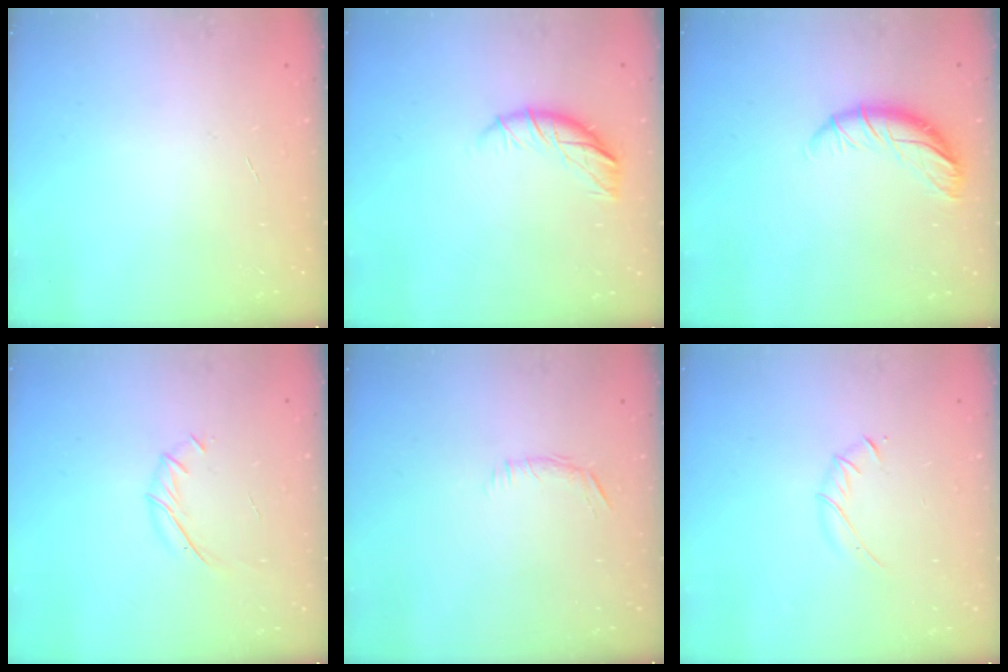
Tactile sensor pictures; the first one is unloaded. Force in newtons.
{"total": 10.3, "press": 10.1, "slide": 2.0}
{"total": 10.1, "press": 10.1, "slide": 0.4}
{"total": 6.3, "press": 6.2, "slide": 1.2}
{"total": 6.2, "press": 5.9, "slide": 1.9}
{"total": 3.3, "press": 3.2, "slide": 0.8}